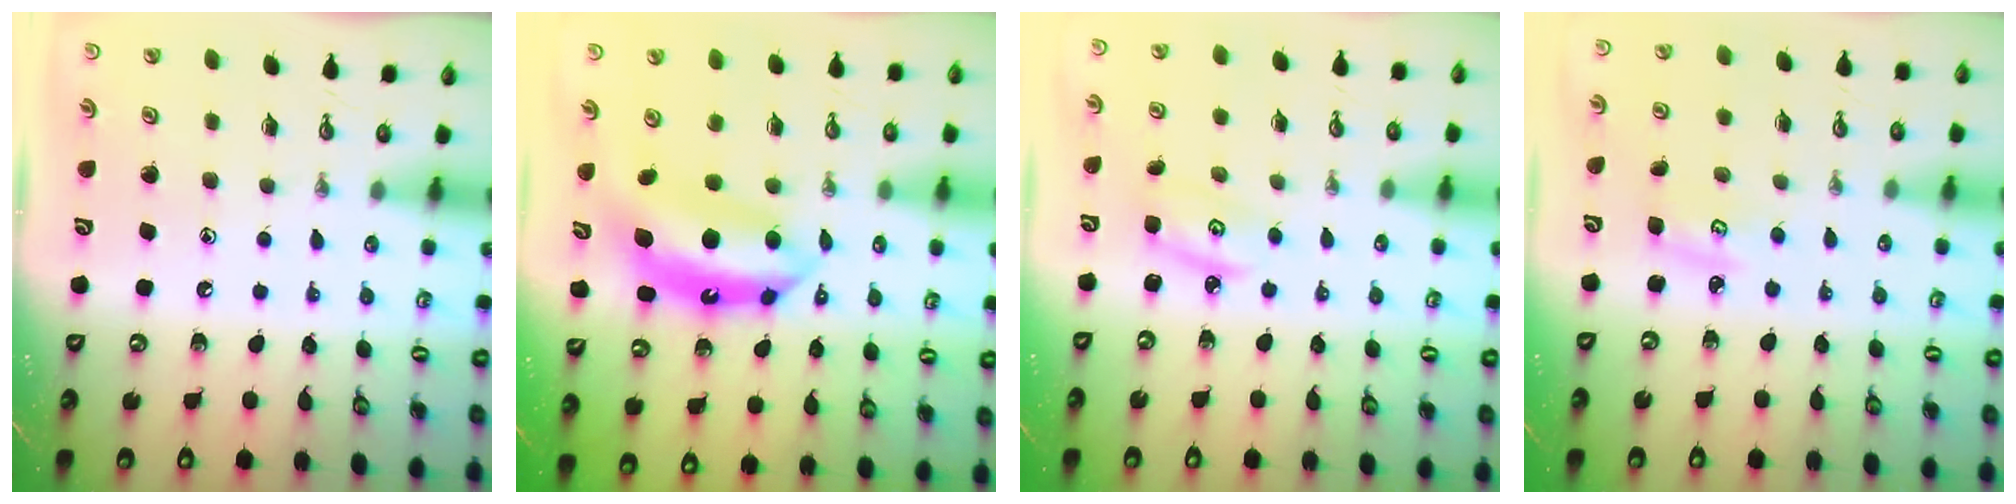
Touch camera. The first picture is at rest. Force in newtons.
{"total": 7.8, "press": 7.7, "slide": 0.6}
{"total": 2.4, "press": 2.4, "slide": 0.2}
{"total": 2.9, "press": 2.9, "slide": 0.2}